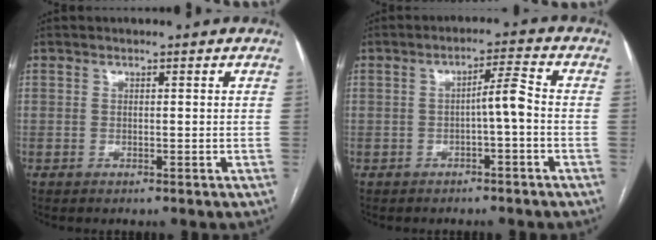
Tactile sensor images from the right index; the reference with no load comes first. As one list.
[{"total": 3.9, "force": [-0.9, 0.0, 3.8], "torque": [-0.058, 0.012, -0.014]}]